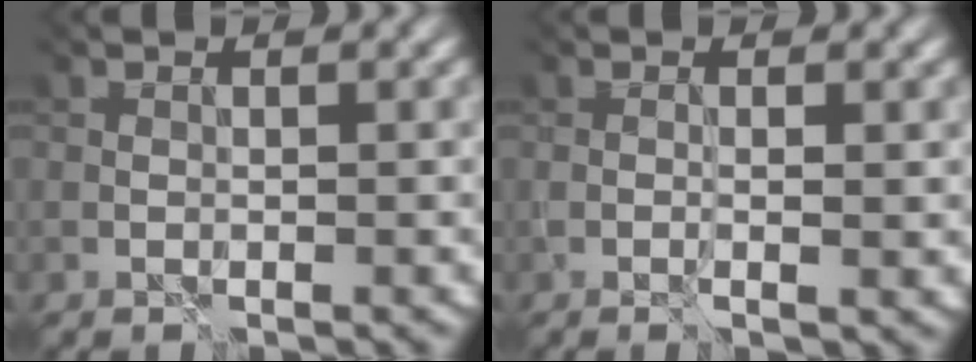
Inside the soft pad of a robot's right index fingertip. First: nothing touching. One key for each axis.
{"total": 1.1, "fx": -0.2, "fy": 0.1, "fz": 1.1, "tx": -0.021, "ty": -0.008, "tz": 0.001}